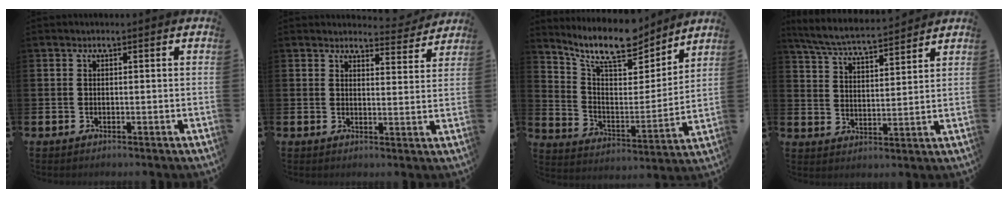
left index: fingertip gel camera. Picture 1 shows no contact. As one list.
[{"total": 3.8, "force": [3.7, 0.6, 0.2], "torque": [0.003, -0.029, 0.063]}, {"total": 11.8, "force": [10.2, 3.2, 4.8], "torque": [-0.114, -0.063, 0.180]}, {"total": 6.2, "force": [6.0, 0.4, 1.6], "torque": [-0.058, -0.035, 0.105]}]